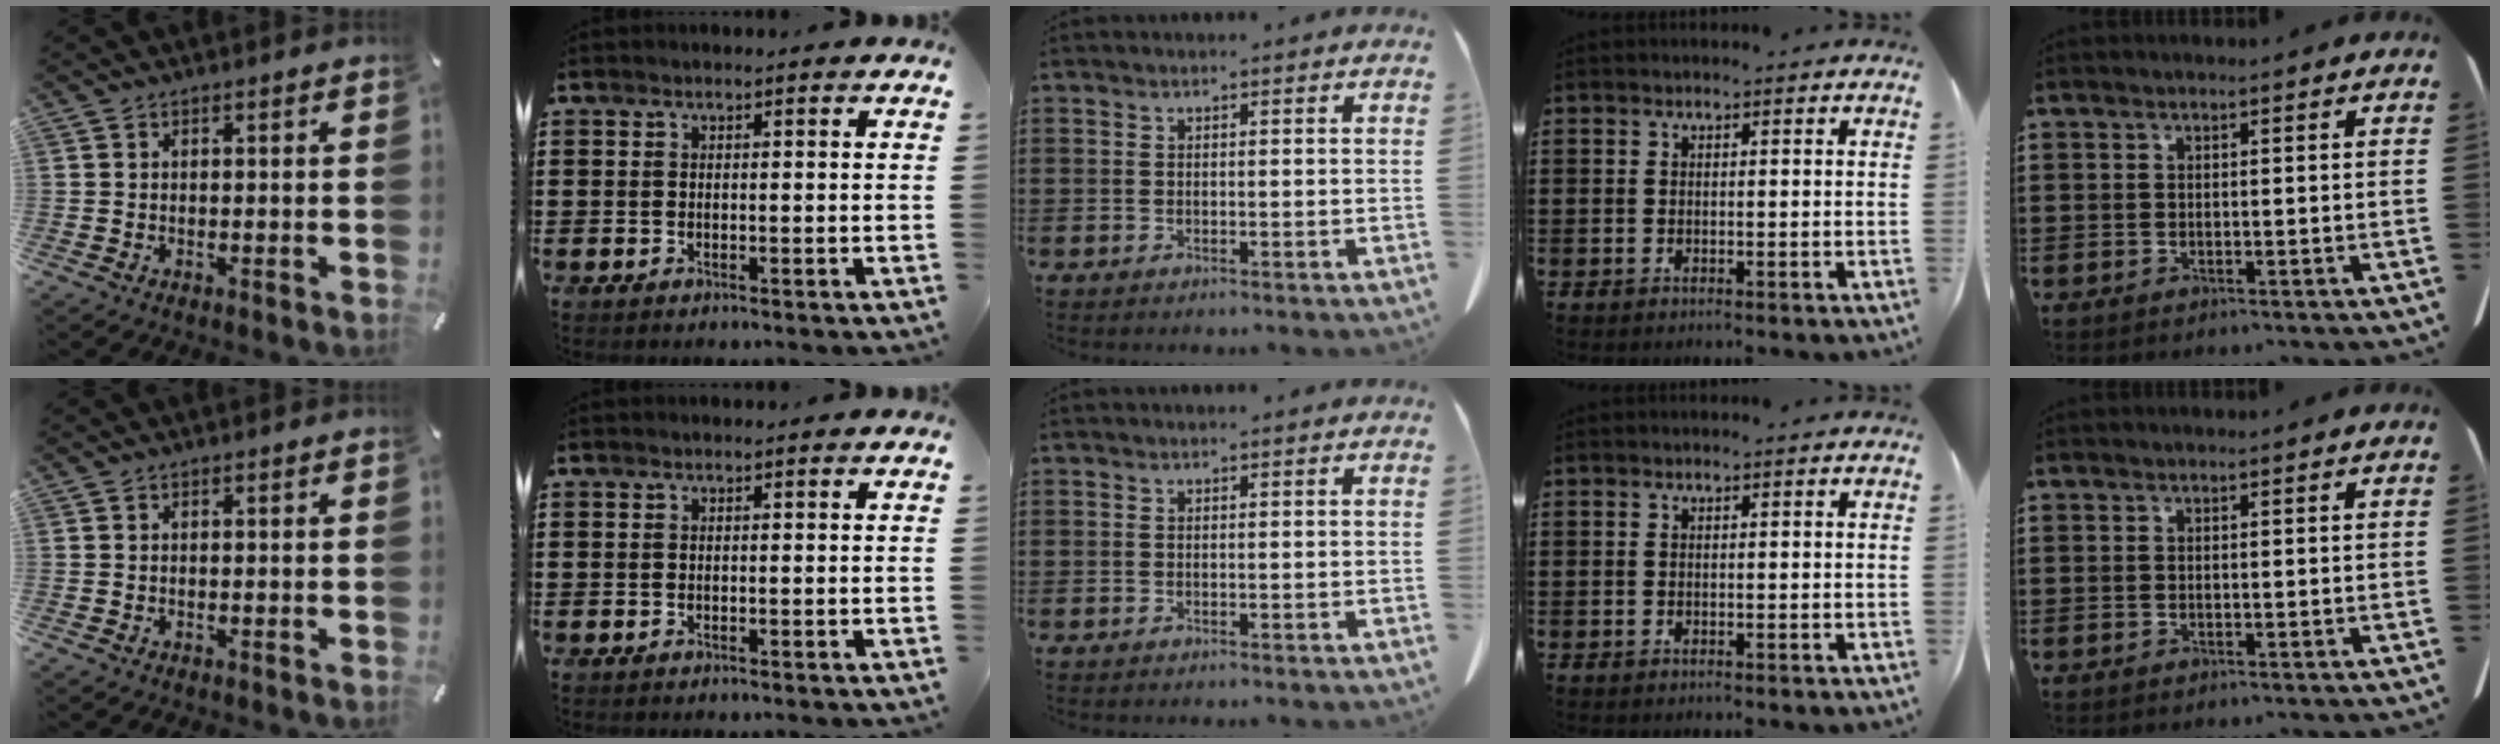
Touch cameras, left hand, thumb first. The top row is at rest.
{}